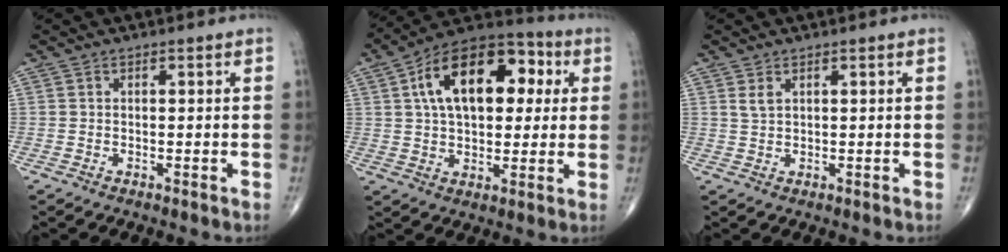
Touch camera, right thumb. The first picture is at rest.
{"total": 20.0, "force": [5.1, 11.5, 15.6], "torque": [-0.213, 0.022, 0.071]}
{"total": 1.6, "force": [0.9, 0.8, 1.1], "torque": [-0.022, 0.001, 0.024]}